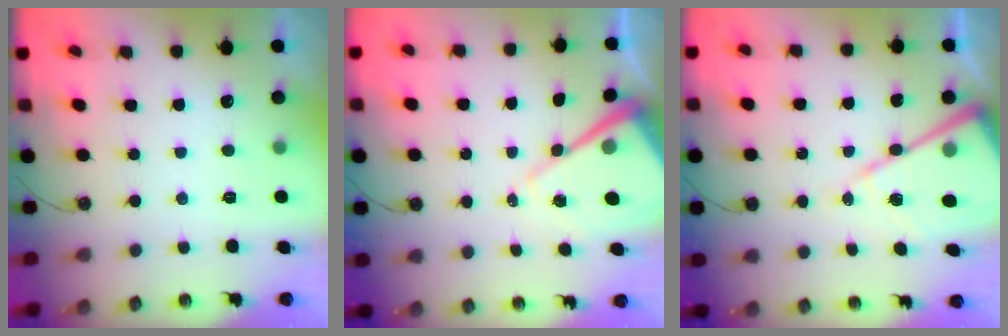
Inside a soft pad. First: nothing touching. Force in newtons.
{"total": 12.3, "press": 12.2, "slide": 1.0}
{"total": 16.8, "press": 16.8, "slide": 1.4}